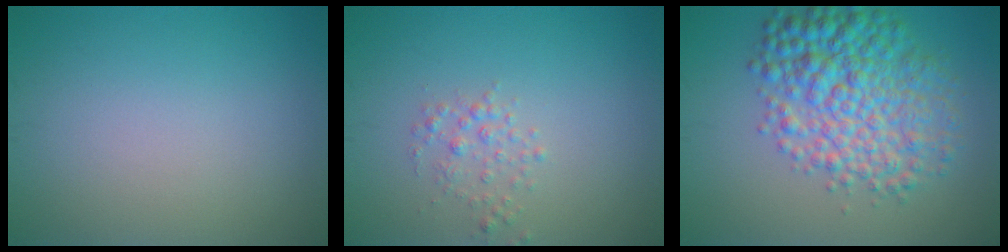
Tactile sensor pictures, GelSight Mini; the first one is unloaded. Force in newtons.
{"total": 1.5, "press": 1.5, "slide": 0.0}
{"total": 7.5, "press": 7.5, "slide": 0.1}